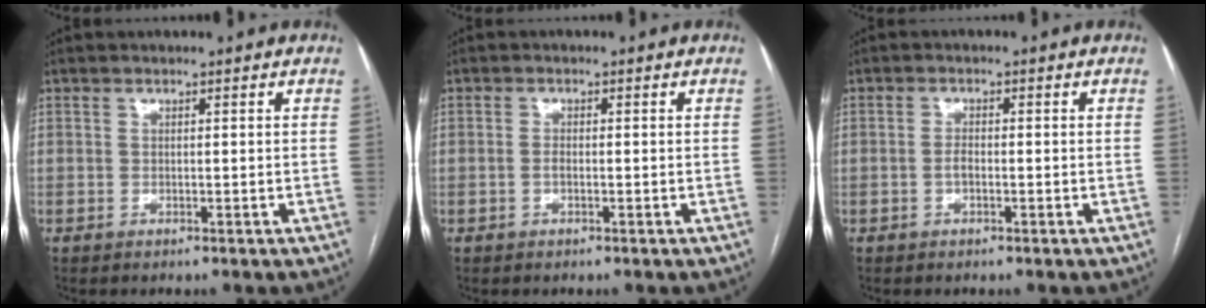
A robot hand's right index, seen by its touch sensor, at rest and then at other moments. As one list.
[{"total": 1.1, "force": [-0.4, 0.4, 0.9], "torque": [-0.019, 0.001, -0.008]}, {"total": 1.5, "force": [-0.6, 0.5, 1.3], "torque": [-0.026, 0.003, -0.011]}]